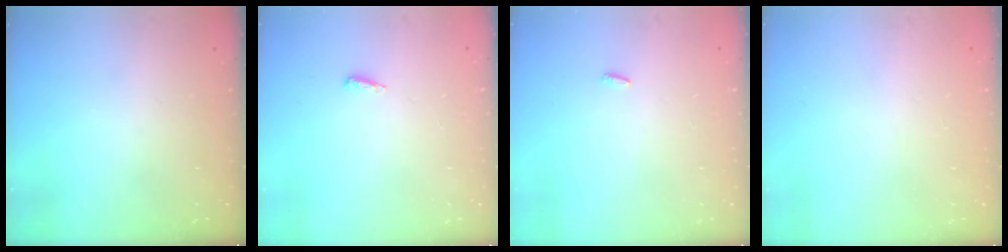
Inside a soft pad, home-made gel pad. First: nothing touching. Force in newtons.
{"total": 4.1, "press": 4.0, "slide": 0.8}
{"total": 2.1, "press": 1.9, "slide": 0.7}
{"total": 0.8, "press": 0.8, "slide": 0.1}